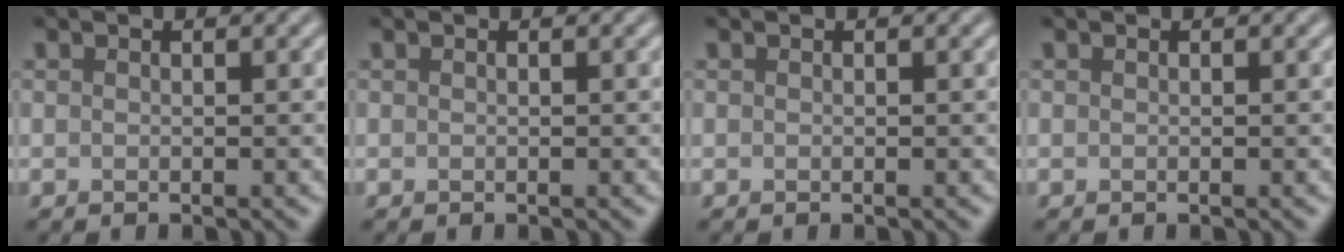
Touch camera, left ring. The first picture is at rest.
{"total": 0.0}
{"total": 0.0}
{"total": 0.0}